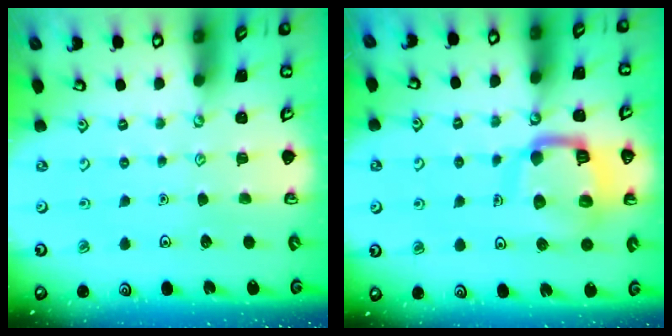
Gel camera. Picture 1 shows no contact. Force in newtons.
{"total": 13.2, "press": 13.1, "slide": 1.4}